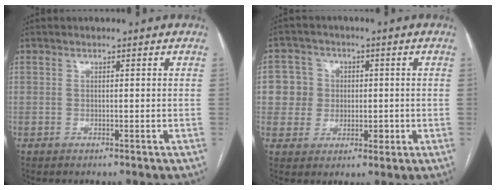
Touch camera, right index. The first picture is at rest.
{"total": 6.2, "force": [0.6, 6.1, 1.0], "torque": [-0.010, 0.022, 0.015]}